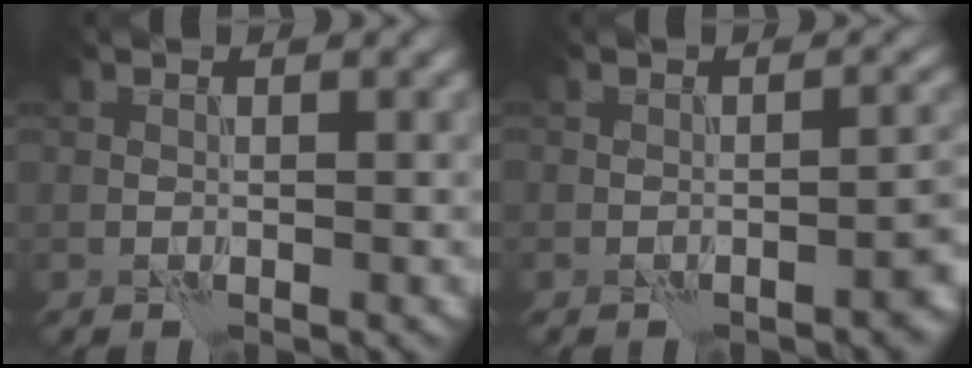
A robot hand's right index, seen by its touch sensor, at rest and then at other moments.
{"total": 2.3, "force": [-1.4, 0.7, 1.7], "torque": [-0.019, 0.009, -0.019]}